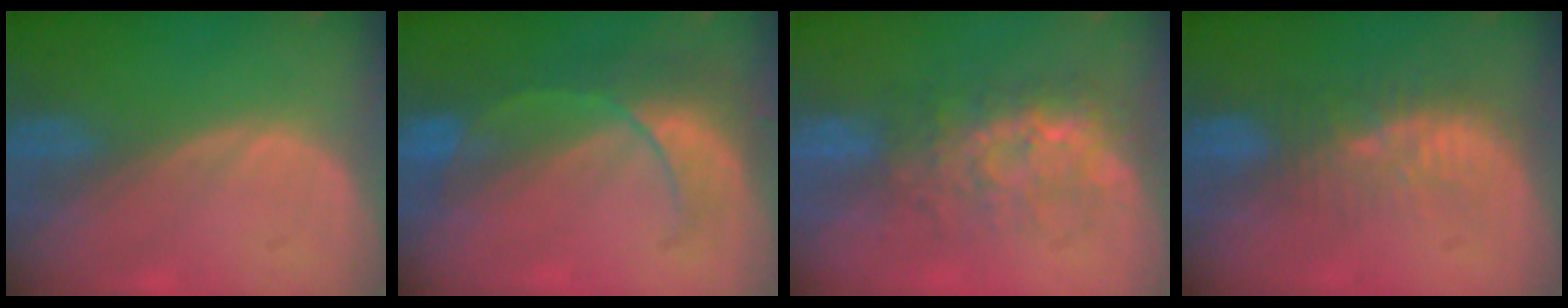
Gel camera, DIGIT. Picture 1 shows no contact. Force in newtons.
{"total": 8.0, "press": 7.1, "slide": 3.8}
{"total": 7.6, "press": 7.3, "slide": 1.9}
{"total": 6.0, "press": 5.7, "slide": 1.9}